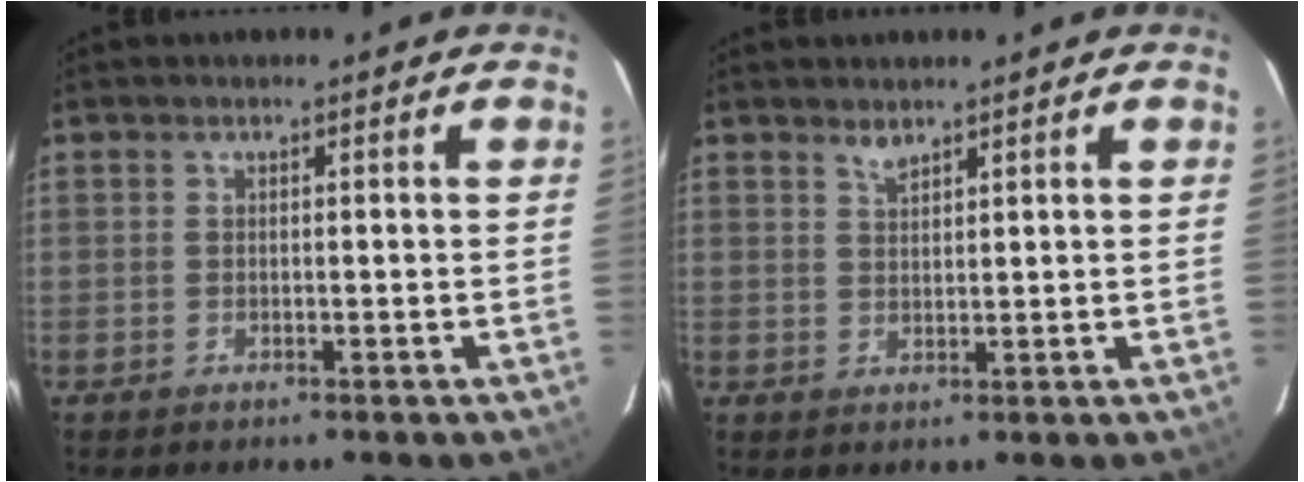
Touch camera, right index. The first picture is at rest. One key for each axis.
{"total": 1.8, "fx": 1.6, "fy": 0.4, "fz": 0.7, "tx": -0.010, "ty": 0.001, "tz": 0.030}